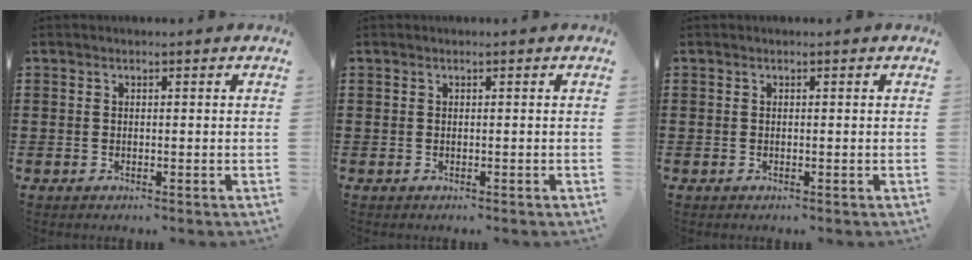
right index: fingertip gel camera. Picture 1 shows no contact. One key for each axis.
{"total": 0.0}
{"total": 0.0}